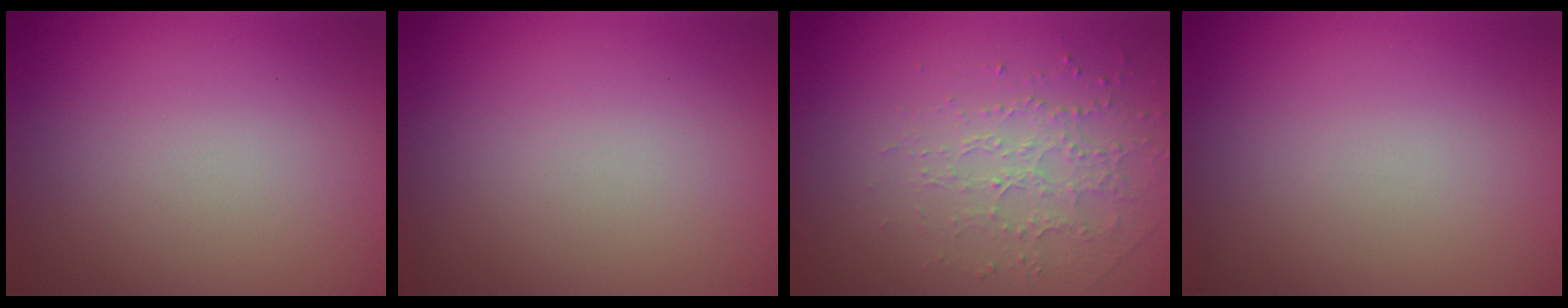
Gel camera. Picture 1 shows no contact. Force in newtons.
{"total": 0.0}
{"total": 1.7, "press": 1.5, "slide": 0.8}
{"total": 0.0}